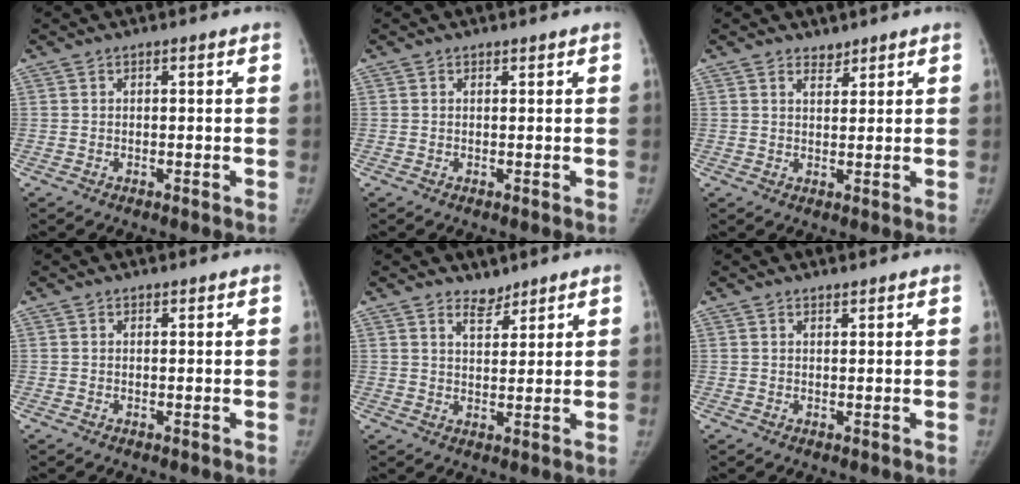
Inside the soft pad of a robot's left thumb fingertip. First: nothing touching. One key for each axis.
{"total": 0.0}
{"total": 2.1, "fx": 1.8, "fy": 1.0, "fz": 0.1, "tx": 0.014, "ty": -0.017, "tz": 0.026}
{"total": 0.0}
{"total": 3.3, "fx": 2.8, "fy": 1.5, "fz": 0.5, "tx": 0.010, "ty": -0.026, "tz": 0.047}
{"total": 0.7, "fx": 0.7, "fy": 0.1, "fz": -0.1, "tx": 0.005, "ty": -0.009, "tz": 0.011}